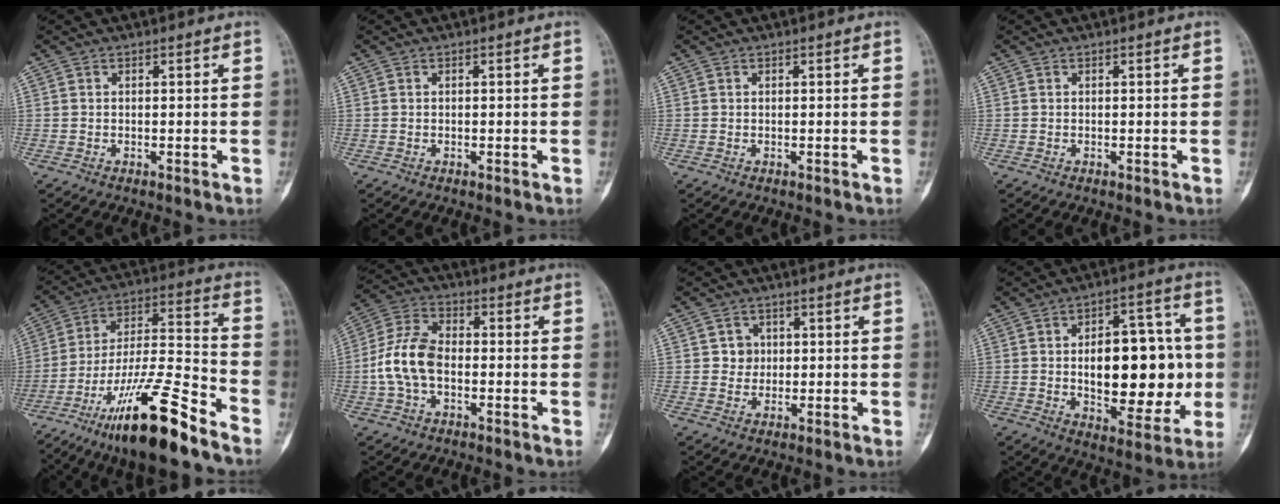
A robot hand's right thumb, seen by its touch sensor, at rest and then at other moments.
{"total": 0.0}
{"total": 0.0}
{"total": 0.0}
{"total": 20.4, "force": [-13.7, 3.6, 14.7], "torque": [-0.280, 0.071, -0.237]}
{"total": 10.1, "force": [-1.6, 6.2, 7.8], "torque": [-0.160, 0.031, -0.038]}
{"total": 3.2, "force": [0.5, 3.0, 0.8], "torque": [0.008, 0.004, 0.005]}
{"total": 20.3, "force": [-0.8, 10.8, 17.2], "torque": [-0.201, 0.016, -0.001]}